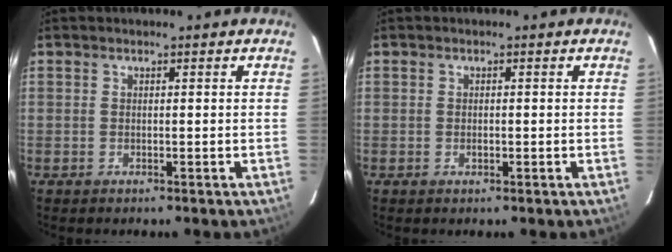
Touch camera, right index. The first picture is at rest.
{"total": 0.8, "force": [-0.2, 0.6, 0.4], "torque": [-0.006, 0.000, -0.002]}